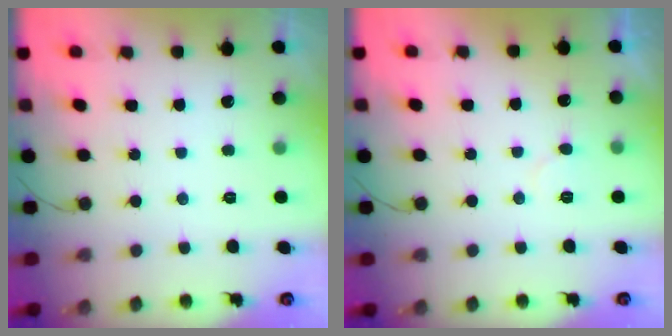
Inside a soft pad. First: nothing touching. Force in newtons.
{"total": 3.6, "press": 3.5, "slide": 0.4}